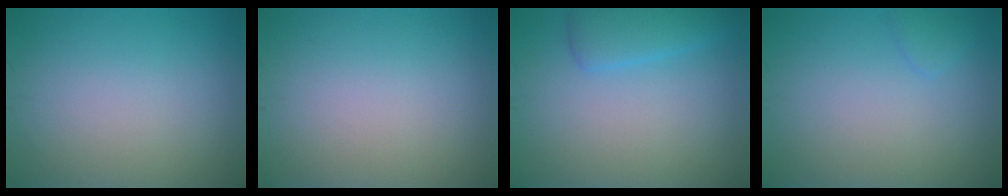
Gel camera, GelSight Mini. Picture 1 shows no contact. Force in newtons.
{"total": 0.0}
{"total": 2.6, "press": 2.6, "slide": 0.2}
{"total": 0.9, "press": 0.9, "slide": 0.1}